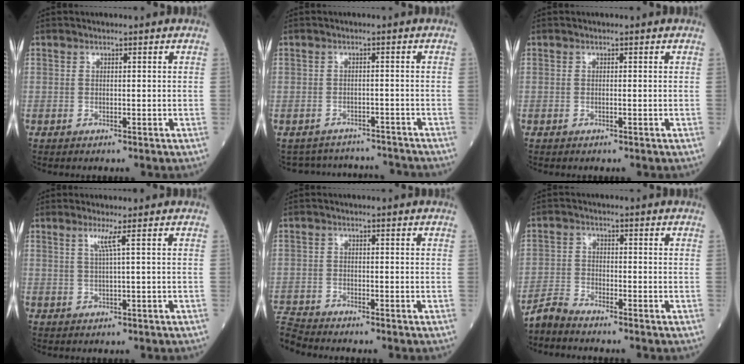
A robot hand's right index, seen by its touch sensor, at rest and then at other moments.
{"total": 8.1, "force": [-7.7, 2.3, -0.5], "torque": [0.004, 0.027, -0.093]}
{"total": 0.0}
{"total": 2.2, "force": [0.9, -0.8, 1.8], "torque": [-0.042, -0.003, 0.022]}
{"total": 4.3, "force": [-4.3, -0.3, -0.2], "torque": [-0.002, -0.014, -0.085]}
{"total": 2.9, "force": [-2.9, -0.1, 0.2], "torque": [-0.007, -0.016, -0.062]}